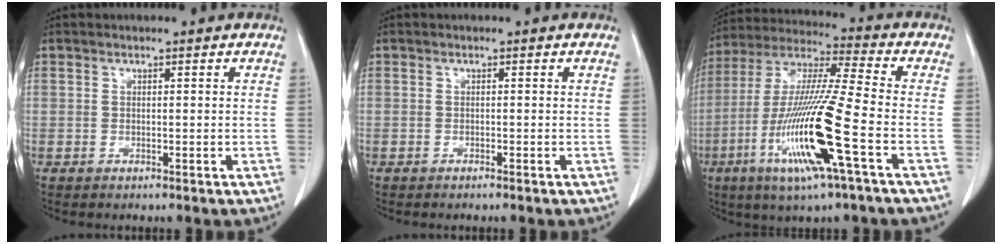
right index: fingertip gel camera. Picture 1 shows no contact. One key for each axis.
{"total": 0.6, "fx": -0.5, "fy": -0.1, "fz": 0.3, "tx": -0.004, "ty": 0.000, "tz": -0.009}
{"total": 18.0, "fx": -6.2, "fy": -0.1, "fz": 16.8, "tx": -0.350, "ty": -0.022, "tz": -0.123}